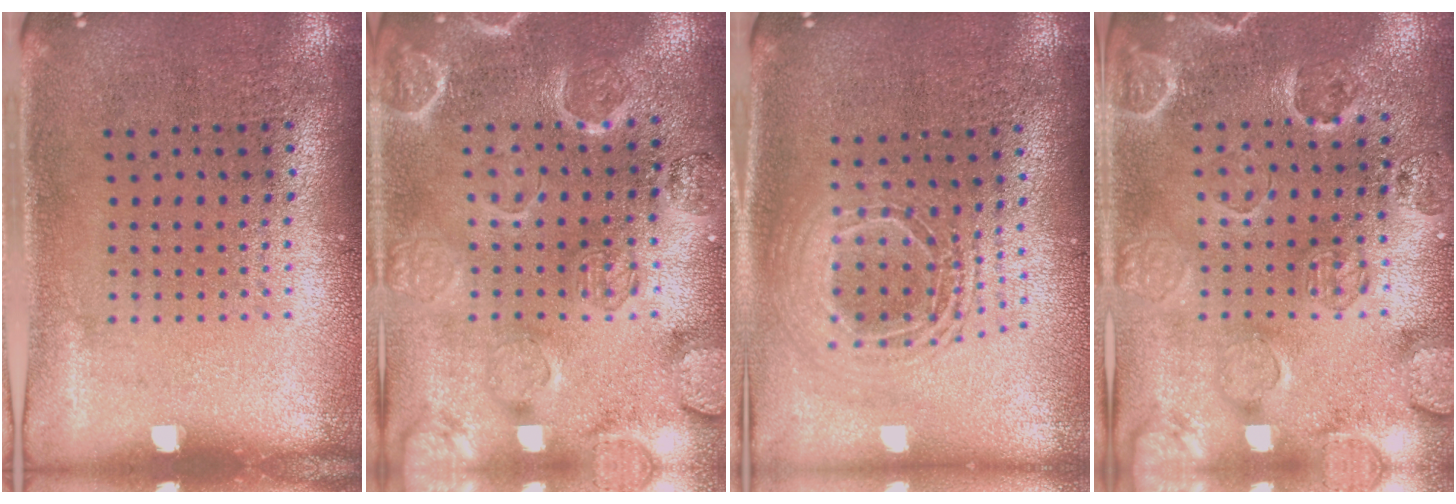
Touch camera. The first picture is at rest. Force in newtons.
{"total": 2.9, "press": 2.8, "slide": 0.3}
{"total": 1.8, "press": 1.5, "slide": 1.1}
{"total": 2.4, "press": 2.1, "slide": 1.1}